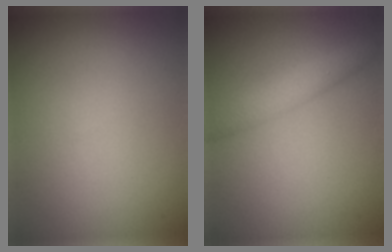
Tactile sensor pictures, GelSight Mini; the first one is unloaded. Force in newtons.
{"total": 2.8, "press": 2.8, "slide": 0.0}